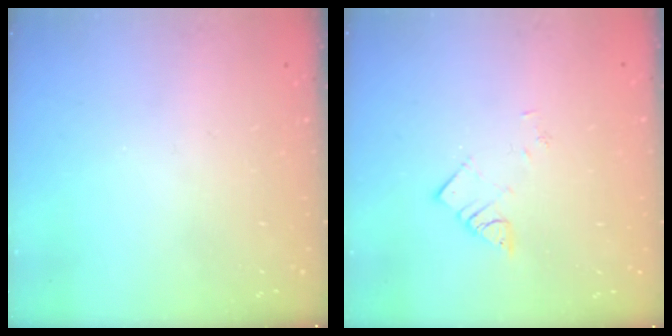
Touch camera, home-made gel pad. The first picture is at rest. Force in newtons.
{"total": 3.7, "press": 3.7, "slide": 0.1}